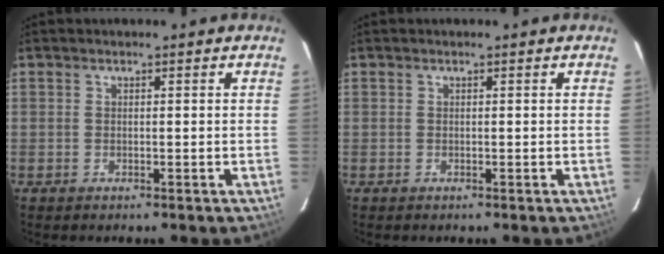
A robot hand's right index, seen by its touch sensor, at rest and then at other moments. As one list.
[{"total": 0.0}]